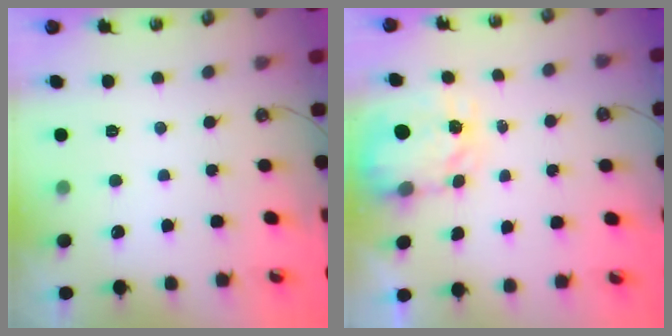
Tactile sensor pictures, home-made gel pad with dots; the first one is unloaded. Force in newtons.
{"total": 3.4, "press": 3.4, "slide": 0.3}